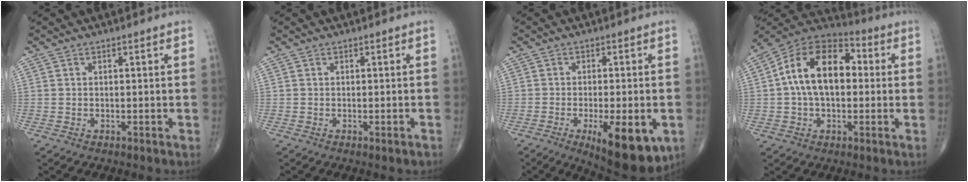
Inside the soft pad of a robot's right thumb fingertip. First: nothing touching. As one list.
[{"total": 0.8, "force": [-0.5, 0.1, 0.6], "torque": [-0.009, -0.002, -0.005]}, {"total": 14.2, "force": [-5.4, 5.1, 12.1], "torque": [-0.146, -0.010, -0.066]}, {"total": 16.9, "force": [1.6, 10.4, 13.2], "torque": [-0.210, 0.037, 0.017]}]